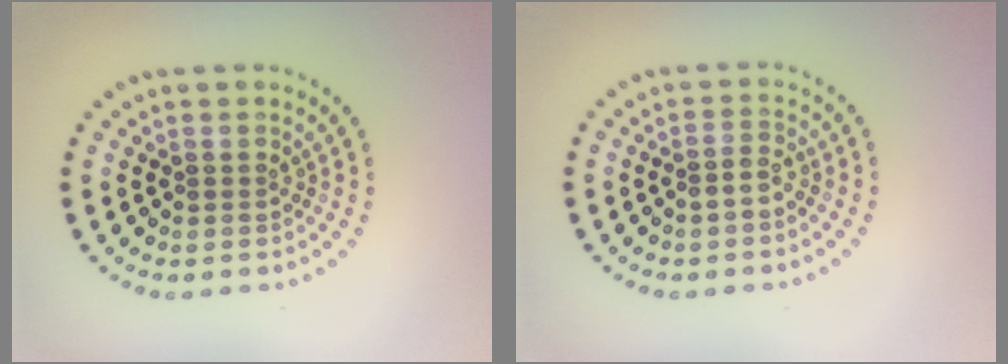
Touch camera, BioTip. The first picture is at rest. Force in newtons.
{"total": 1.1, "press": 0.7, "slide": 0.8}